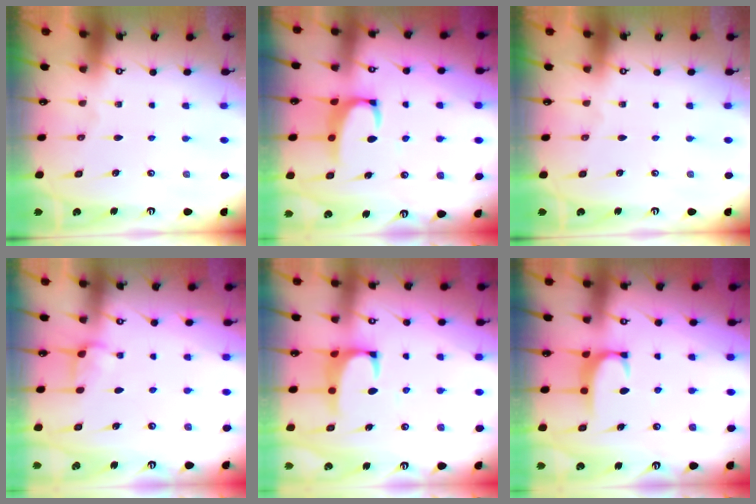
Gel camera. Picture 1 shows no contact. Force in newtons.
{"total": 3.5, "press": 3.4, "slide": 0.7}
{"total": 0.0}
{"total": 2.5, "press": 2.5, "slide": 0.6}
{"total": 1.4, "press": 1.3, "slide": 0.6}
{"total": 1.8, "press": 1.7, "slide": 0.5}